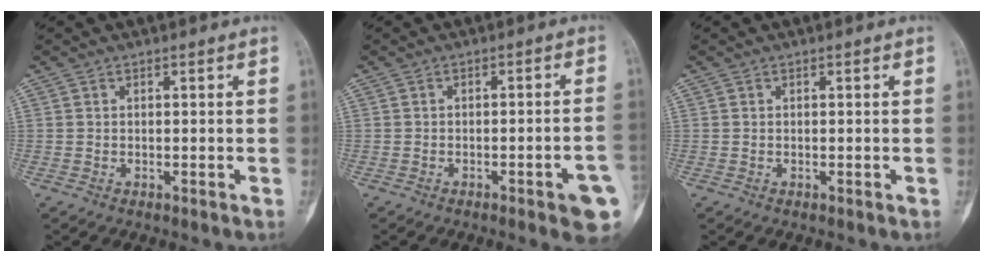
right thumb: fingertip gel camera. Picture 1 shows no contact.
{"total": 7.8, "force": [-3.2, 1.3, 7.0], "torque": [-0.080, 0.014, -0.037]}
{"total": 0.0}